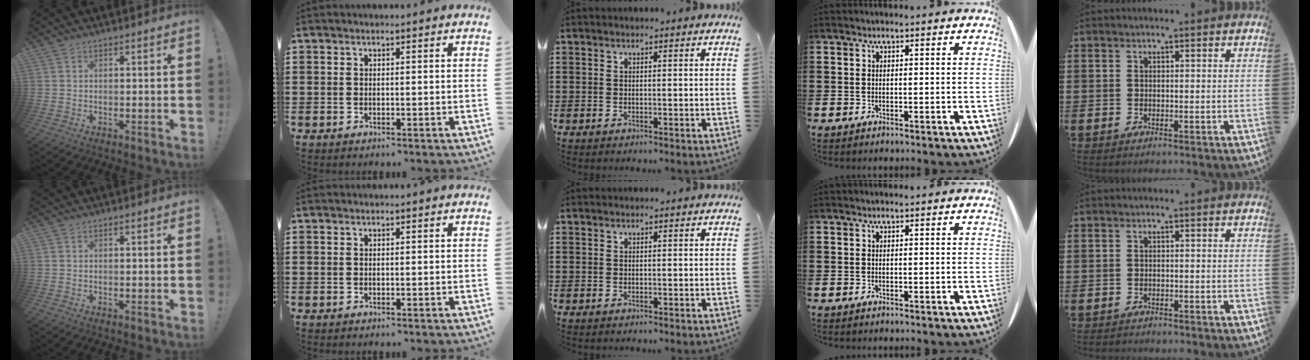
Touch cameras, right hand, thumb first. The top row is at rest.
{}